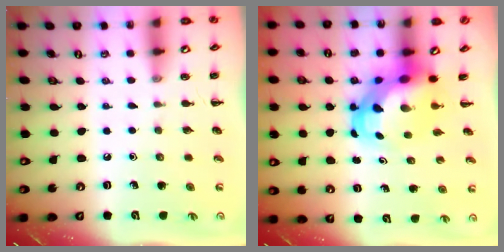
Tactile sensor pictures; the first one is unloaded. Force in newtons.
{"total": 6.2, "press": 6.0, "slide": 1.7}